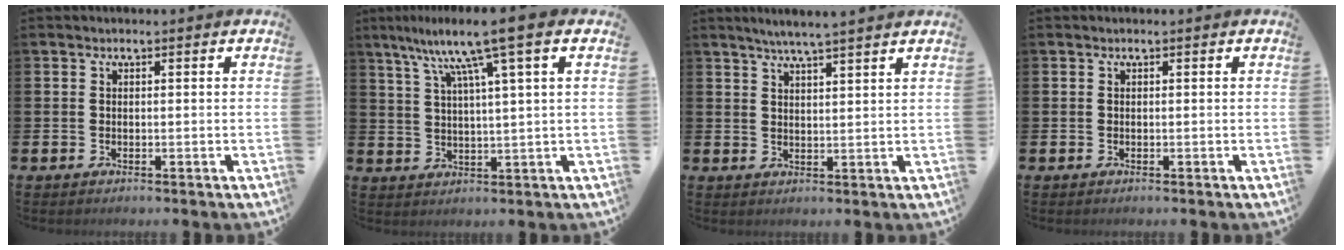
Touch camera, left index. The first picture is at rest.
{"total": 9.0, "force": [5.6, -0.1, 7.0], "torque": [-0.148, -0.016, 0.089]}
{"total": 4.2, "force": [4.0, -0.7, 1.1], "torque": [-0.027, -0.015, 0.071]}
{"total": 0.0}